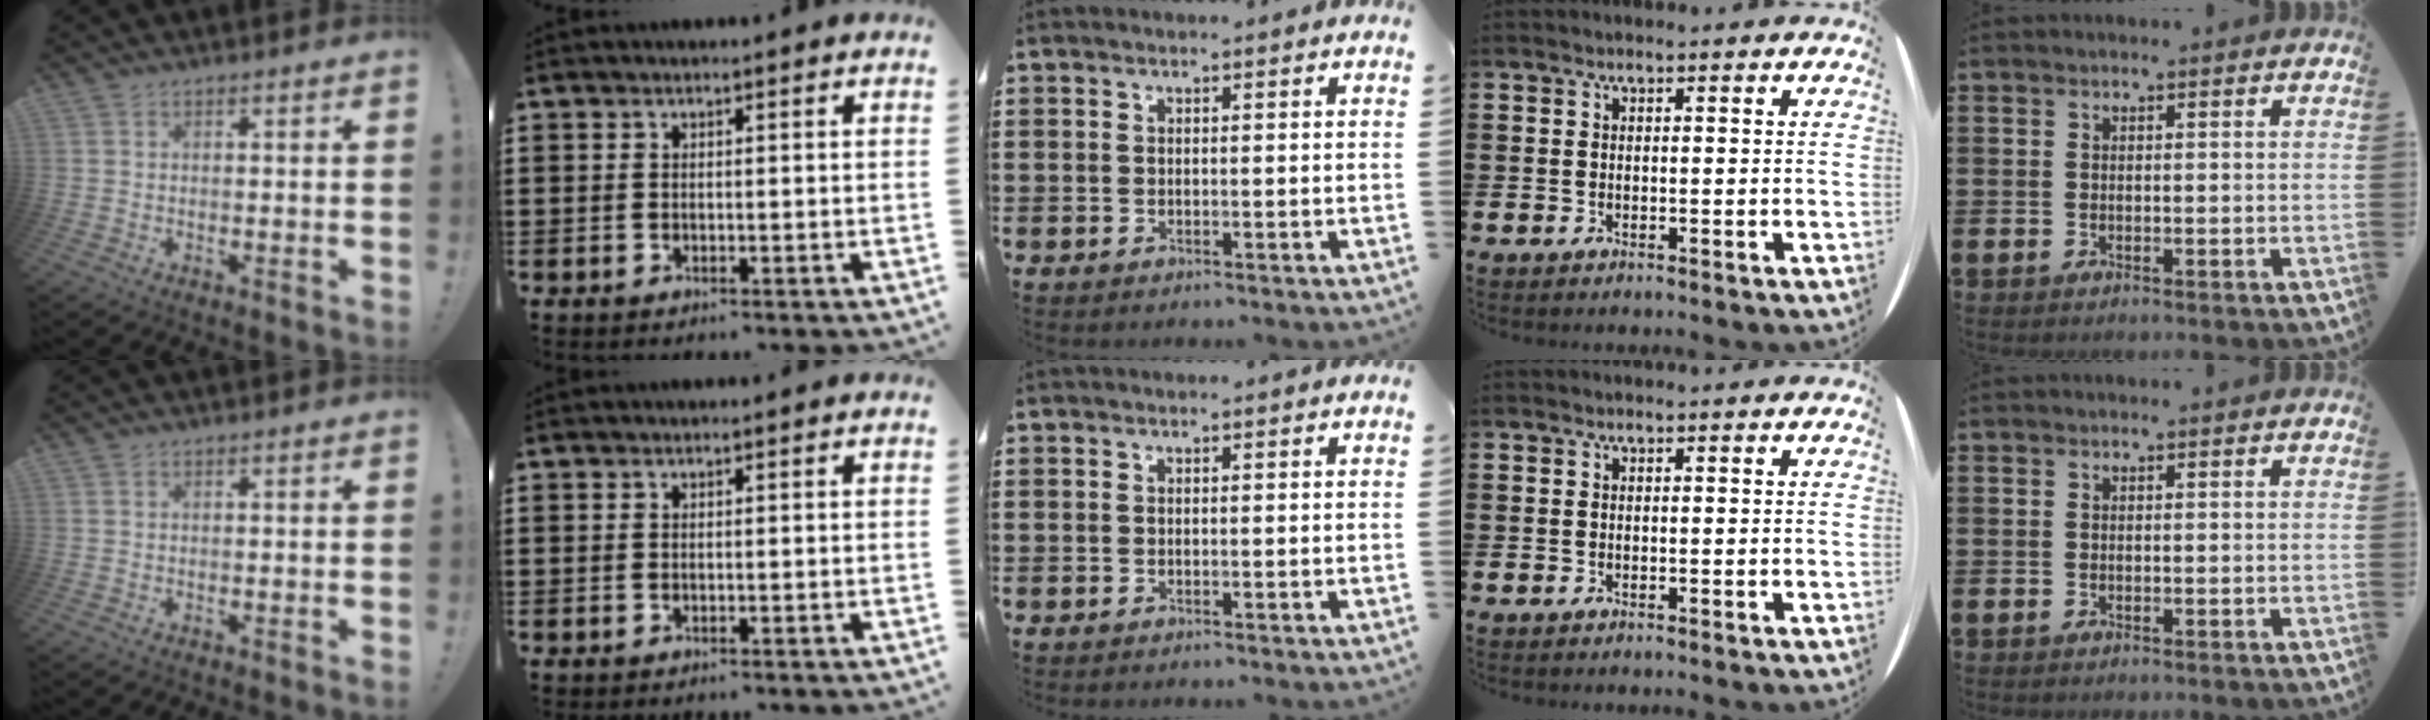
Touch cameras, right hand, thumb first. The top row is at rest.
{}